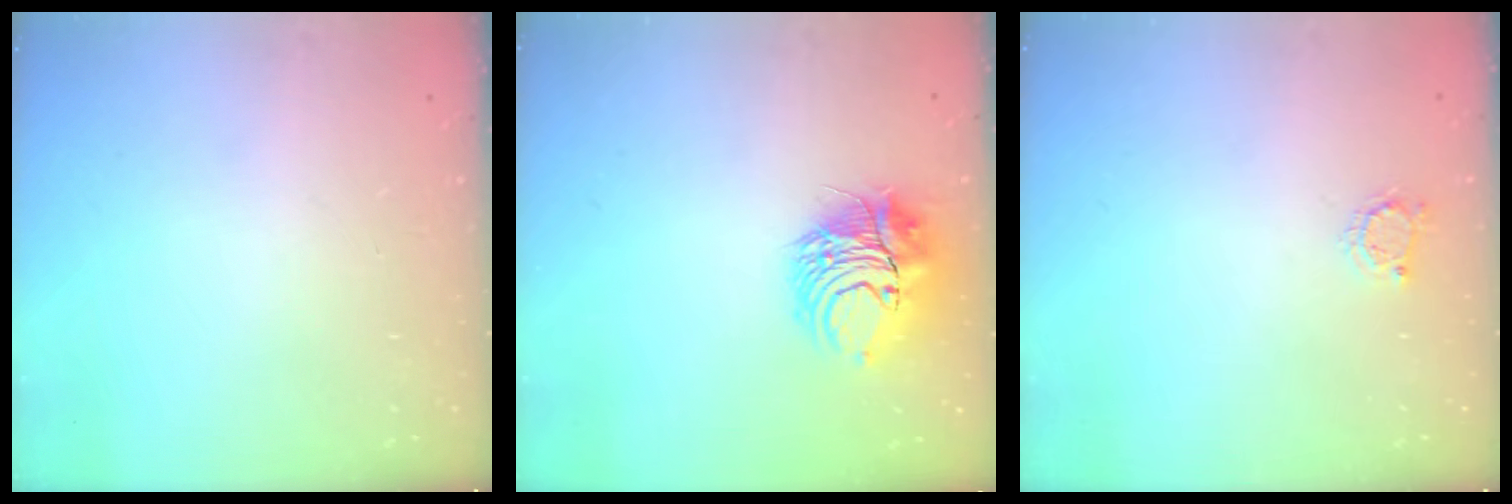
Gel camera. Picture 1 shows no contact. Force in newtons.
{"total": 10.8, "press": 10.8, "slide": 0.3}
{"total": 3.4, "press": 3.4, "slide": 0.5}